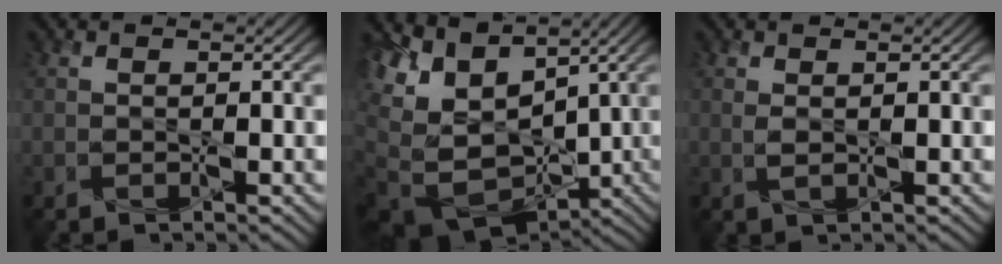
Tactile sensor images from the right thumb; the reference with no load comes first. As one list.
[{"total": 13.3, "force": [0.8, 9.2, 9.6], "torque": [-0.226, -0.018, 0.066]}, {"total": 1.1, "force": [0.3, 0.3, 1.0], "torque": [-0.026, -0.001, 0.007]}]